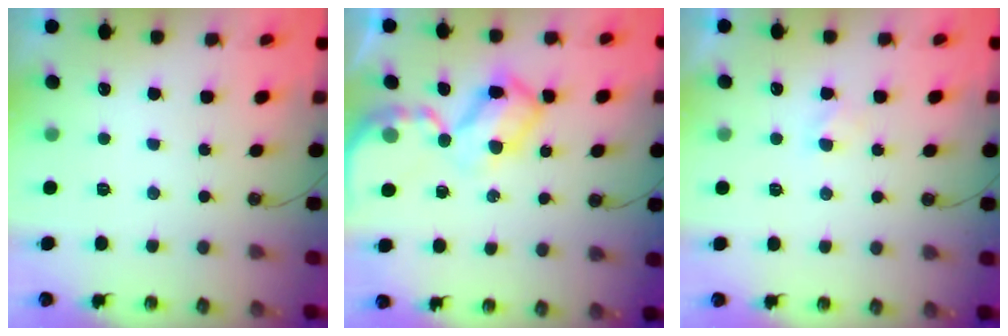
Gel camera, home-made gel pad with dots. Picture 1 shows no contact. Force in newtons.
{"total": 9.5, "press": 9.4, "slide": 0.8}
{"total": 1.4, "press": 1.4, "slide": 0.3}